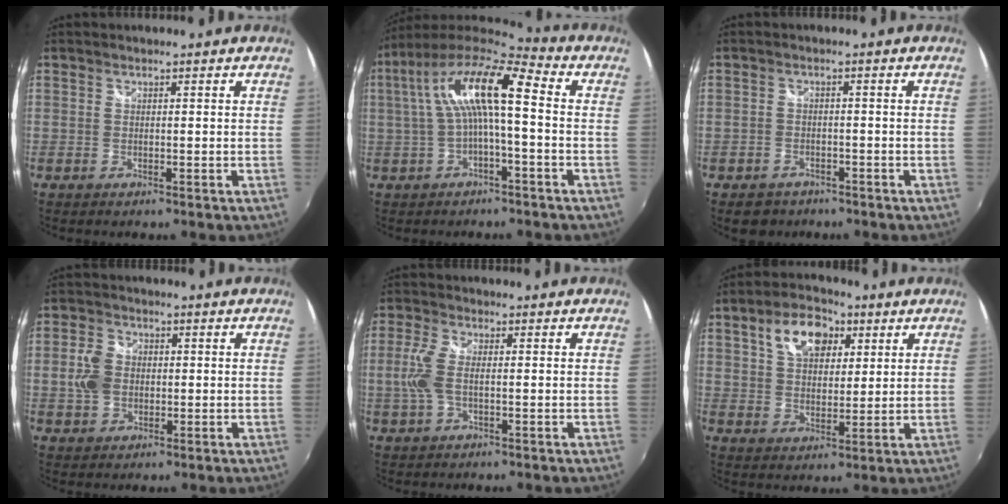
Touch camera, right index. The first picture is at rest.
{"total": 13.8, "force": [1.3, 3.0, 13.4], "torque": [-0.249, 0.024, 0.018]}
{"total": 4.1, "force": [-2.9, 2.8, 0.8], "torque": [-0.030, 0.002, -0.044]}
{"total": 5.7, "force": [-0.2, 4.6, 3.4], "torque": [-0.071, 0.009, -0.001]}
{"total": 5.4, "force": [-0.3, 2.1, 5.0], "torque": [-0.113, 0.002, -0.004]}
{"total": 10.4, "force": [4.9, 6.3, 6.7], "torque": [-0.118, 0.028, 0.082]}